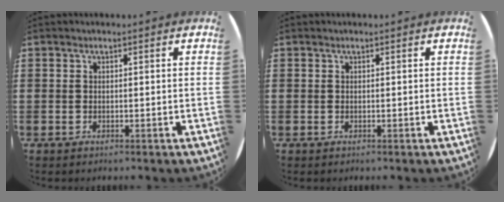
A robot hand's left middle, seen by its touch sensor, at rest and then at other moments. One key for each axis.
{"total": 0.0}